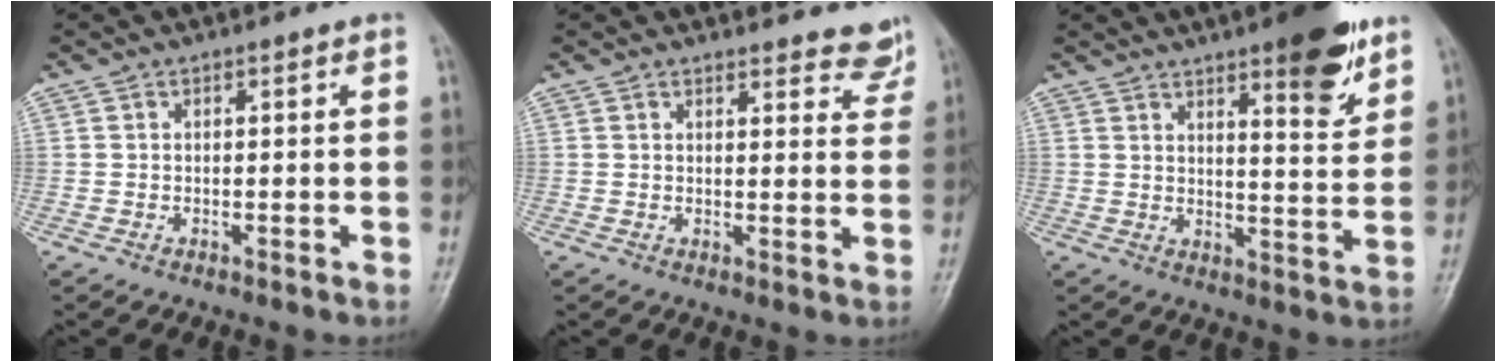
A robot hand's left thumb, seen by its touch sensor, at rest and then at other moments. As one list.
[{"total": 6.6, "force": [6.3, 1.7, 0.9], "torque": [0.022, -0.042, 0.054]}, {"total": 11.3, "force": [7.2, 2.7, 8.4], "torque": [-0.095, -0.043, 0.098]}]